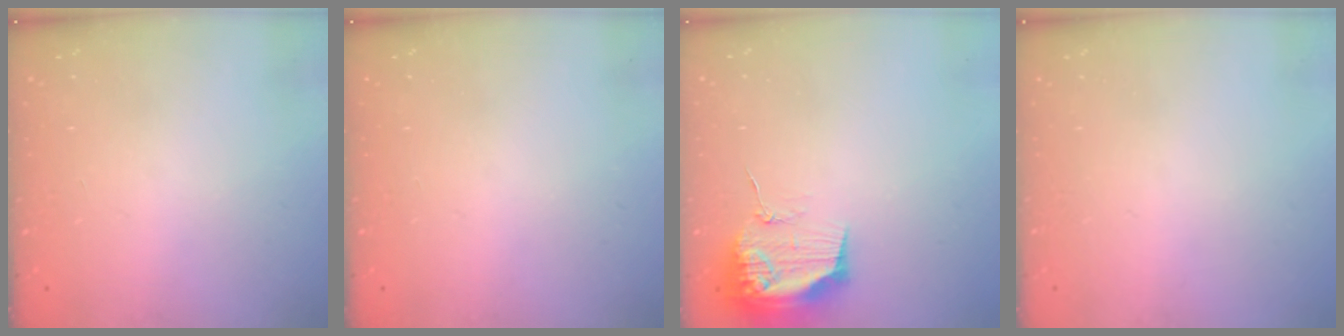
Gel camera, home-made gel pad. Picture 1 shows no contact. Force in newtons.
{"total": 0.0}
{"total": 15.6, "press": 15.6, "slide": 0.1}
{"total": 0.0}